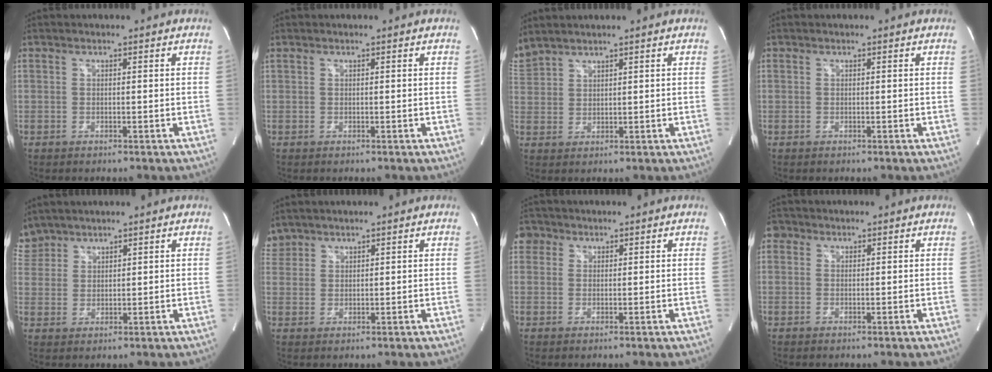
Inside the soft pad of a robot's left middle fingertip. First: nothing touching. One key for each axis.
{"total": 0.0}
{"total": 4.7, "fx": 4.5, "fy": 0.6, "fz": 1.2, "tx": -0.046, "ty": 0.021, "tz": 0.103}
{"total": 0.0}
{"total": 4.9, "fx": 4.4, "fy": 2.2, "fz": -0.1, "tx": -0.005, "ty": 0.016, "tz": 0.098}
{"total": 2.9, "fx": 2.6, "fy": 1.4, "fz": -0.3, "tx": 0.006, "ty": 0.012, "tz": 0.052}
{"total": 2.8, "fx": 1.4, "fy": 2.4, "fz": 0.3, "tx": -0.001, "ty": 0.011, "tz": 0.021}
{"total": 1.7, "fx": 0.7, "fy": 1.5, "fz": 0.3, "tx": 0.002, "ty": 0.008, "tz": 0.008}